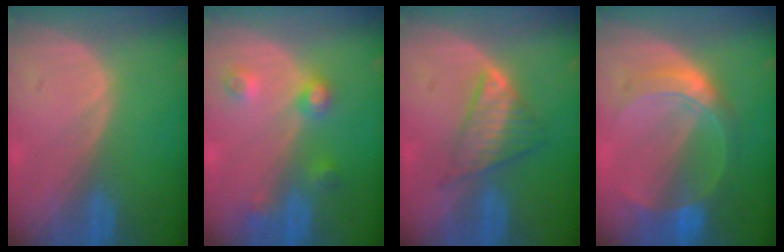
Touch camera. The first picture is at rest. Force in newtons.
{"total": 4.6, "press": 4.1, "slide": 2.1}
{"total": 5.8, "press": 5.5, "slide": 2.1}
{"total": 6.7, "press": 6.7, "slide": 0.4}